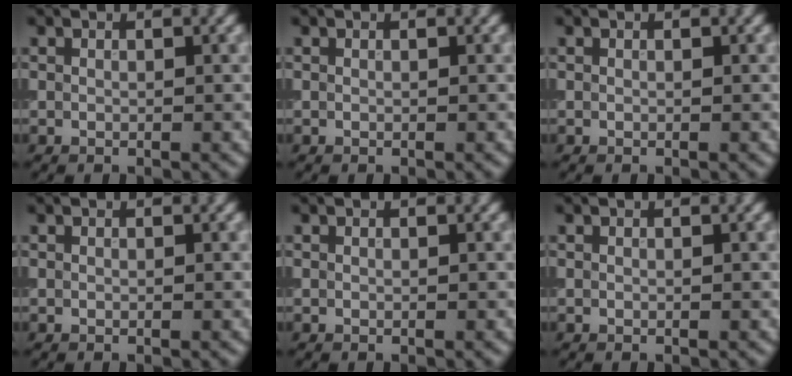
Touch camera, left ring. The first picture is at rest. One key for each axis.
{"total": 0.0}
{"total": 0.0}
{"total": 0.0}
{"total": 0.0}
{"total": 0.0}